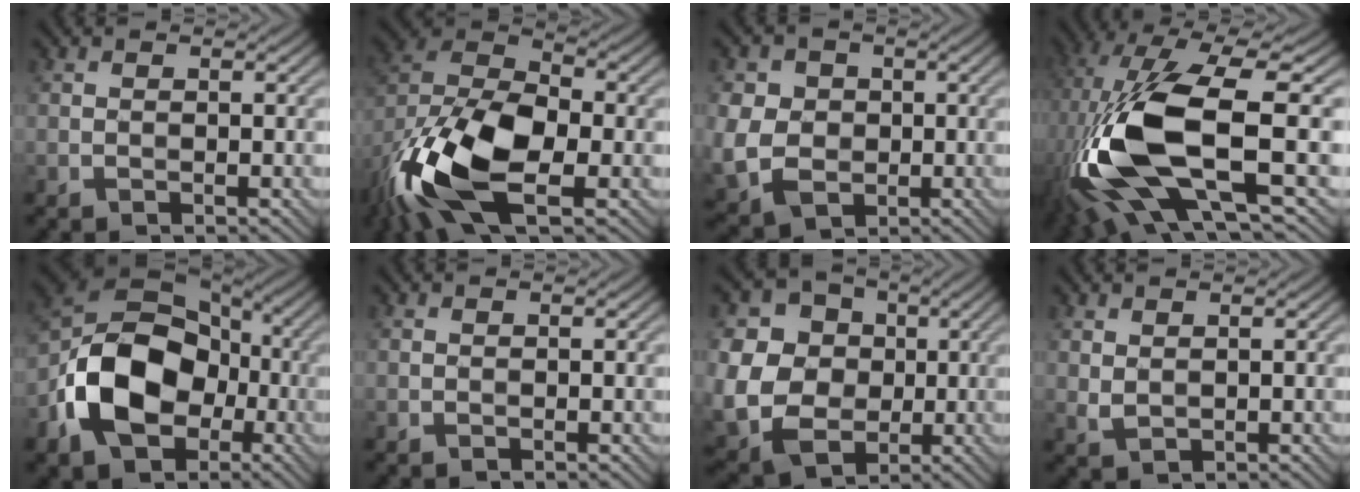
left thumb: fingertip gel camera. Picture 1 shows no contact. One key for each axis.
{"total": 16.4, "fx": -7.0, "fy": 8.0, "fz": 12.5, "tx": -0.284, "ty": -0.018, "tz": -0.147}
{"total": 8.3, "fx": -0.3, "fy": 7.3, "fz": 3.9, "tx": -0.113, "ty": -0.009, "tz": -0.019}
{"total": 18.5, "fx": -2.3, "fy": 6.9, "fz": 17.0, "tx": -0.384, "ty": -0.007, "tz": -0.026}
{"total": 14.4, "fx": -4.1, "fy": 10.1, "fz": 9.5, "tx": -0.194, "ty": -0.011, "tz": -0.089}
{"total": 0.0}
{"total": 12.2, "fx": -0.1, "fy": 10.8, "fz": 5.6, "tx": -0.164, "ty": -0.025, "tz": -0.018}
{"total": 1.4, "fx": 0.8, "fy": 0.8, "fz": 0.8, "tx": -0.025, "ty": -0.004, "tz": 0.021}